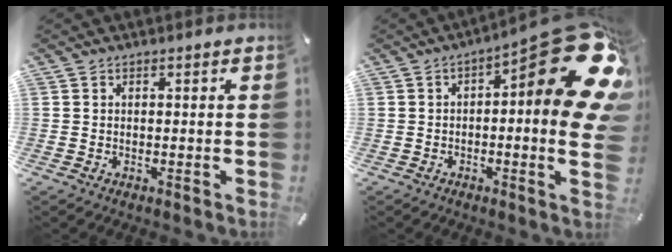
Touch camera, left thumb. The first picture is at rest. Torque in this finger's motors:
{"motor_torque": [1.60, 3.41, 2.41, -0.36, 0.21]}